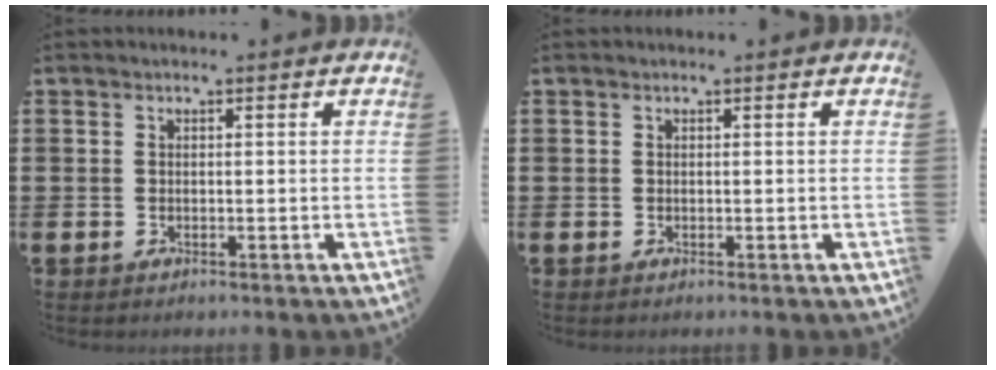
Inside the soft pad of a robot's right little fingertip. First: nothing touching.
{"total": 0.0}